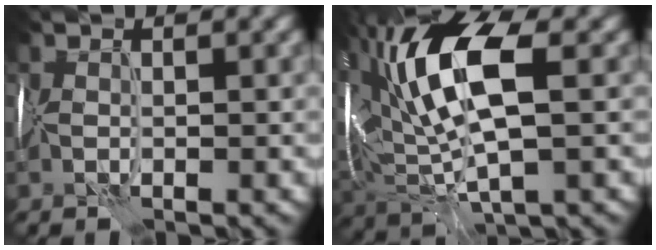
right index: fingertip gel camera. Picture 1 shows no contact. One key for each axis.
{"total": 11.1, "fx": 1.9, "fy": 5.1, "fz": 9.6, "tx": -0.201, "ty": 0.018, "tz": 0.033}